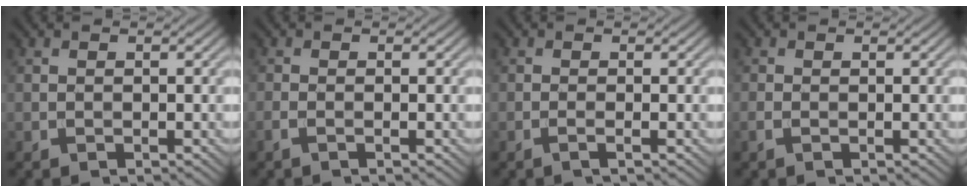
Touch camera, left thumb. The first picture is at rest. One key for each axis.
{"total": 1.1, "fx": -0.5, "fy": 0.1, "fz": 0.9, "tx": -0.021, "ty": 0.003, "tz": -0.016}
{"total": 1.1, "fx": -0.4, "fy": 0.1, "fz": 1.0, "tx": -0.019, "ty": 0.003, "tz": -0.014}
{"total": 0.8, "fx": -0.2, "fy": 0.3, "fz": 0.7, "tx": -0.022, "ty": -0.001, "tz": -0.008}